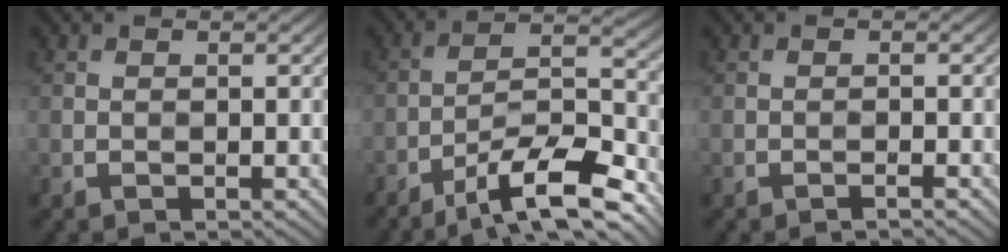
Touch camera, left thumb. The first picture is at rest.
{"total": 13.1, "force": [-9.5, 3.1, 8.6], "torque": [-0.155, 0.003, -0.166]}
{"total": 0.8, "force": [-0.7, 0.0, 0.4], "torque": [-0.006, 0.002, -0.015]}